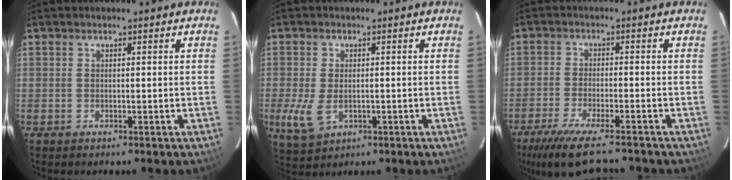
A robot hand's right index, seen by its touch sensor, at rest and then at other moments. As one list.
[{"total": 6.1, "force": [-1.4, 3.6, 4.7], "torque": [-0.110, -0.014, -0.020]}, {"total": 11.7, "force": [-9.5, 1.9, 6.4], "torque": [-0.147, -0.036, -0.163]}]